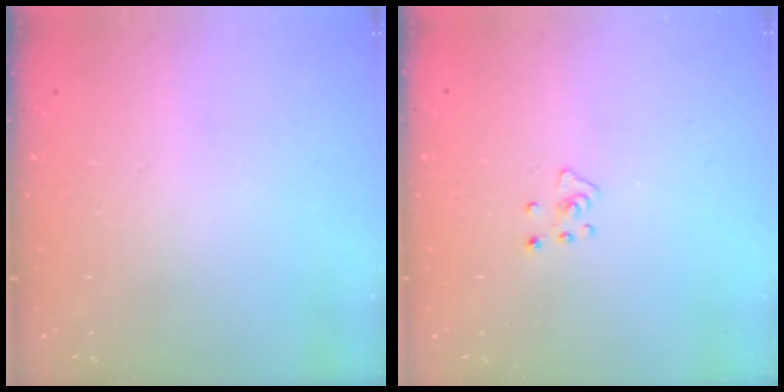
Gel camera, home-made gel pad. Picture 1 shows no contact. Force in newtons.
{"total": 4.1, "press": 4.0, "slide": 0.5}